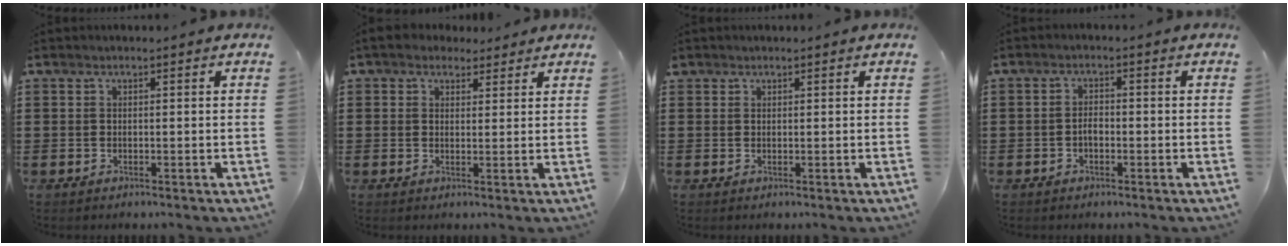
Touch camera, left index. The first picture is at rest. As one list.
[{"total": 3.0, "force": [2.4, 1.8, 0.7], "torque": [-0.022, 0.006, 0.044]}, {"total": 0.6, "force": [0.4, 0.4, 0.1], "torque": [-0.002, 0.003, 0.008]}, {"total": 1.8, "force": [-0.6, 0.9, 1.5], "torque": [-0.030, 0.004, -0.012]}]